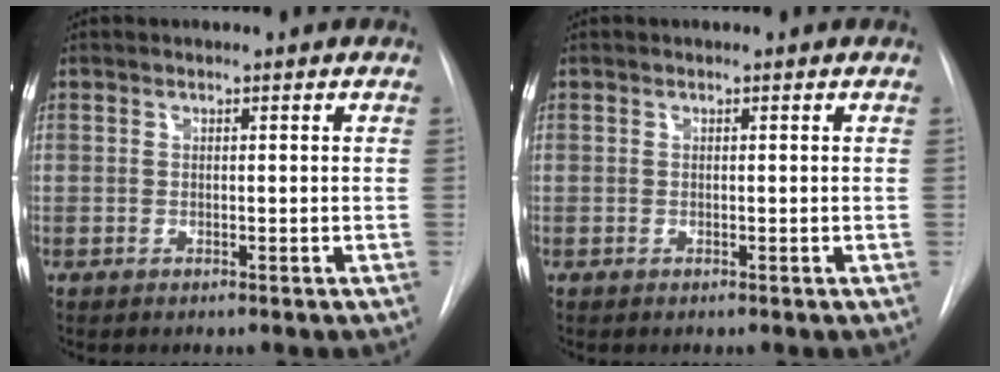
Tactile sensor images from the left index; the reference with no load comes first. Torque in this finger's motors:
{"motor_torque": [-0.02, 0.03, 0.00, 0.00]}